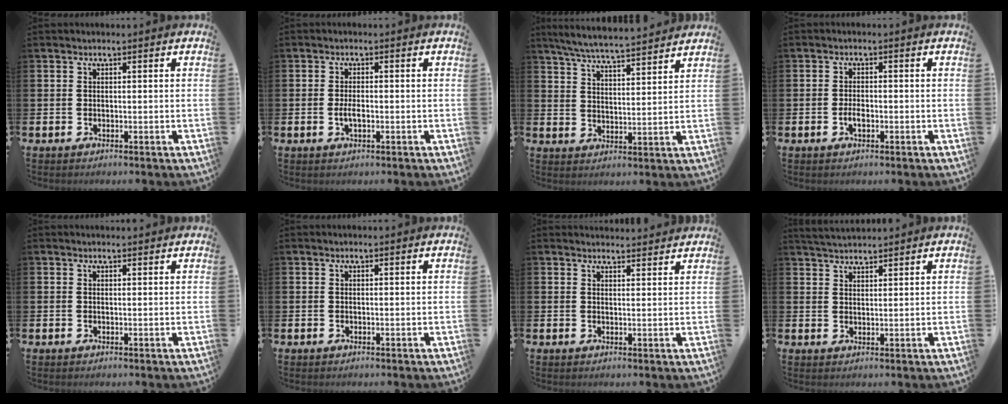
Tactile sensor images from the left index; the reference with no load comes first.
{"total": 2.1, "force": [-0.4, 0.8, 1.9], "torque": [-0.029, -0.002, -0.009]}
{"total": 6.4, "force": [6.2, 0.1, 1.7], "torque": [-0.056, -0.038, 0.108]}
{"total": 1.9, "force": [-0.6, 0.9, 1.6], "torque": [-0.024, -0.001, -0.013]}
{"total": 0.7, "force": [0.7, 0.0, 0.1], "torque": [0.008, -0.003, 0.011]}
{"total": 0.0}
{"total": 2.5, "force": [2.5, 0.2, -0.1], "torque": [0.007, -0.018, 0.043]}
{"total": 3.4, "force": [3.3, 0.4, 0.4], "torque": [-0.012, -0.013, 0.062]}